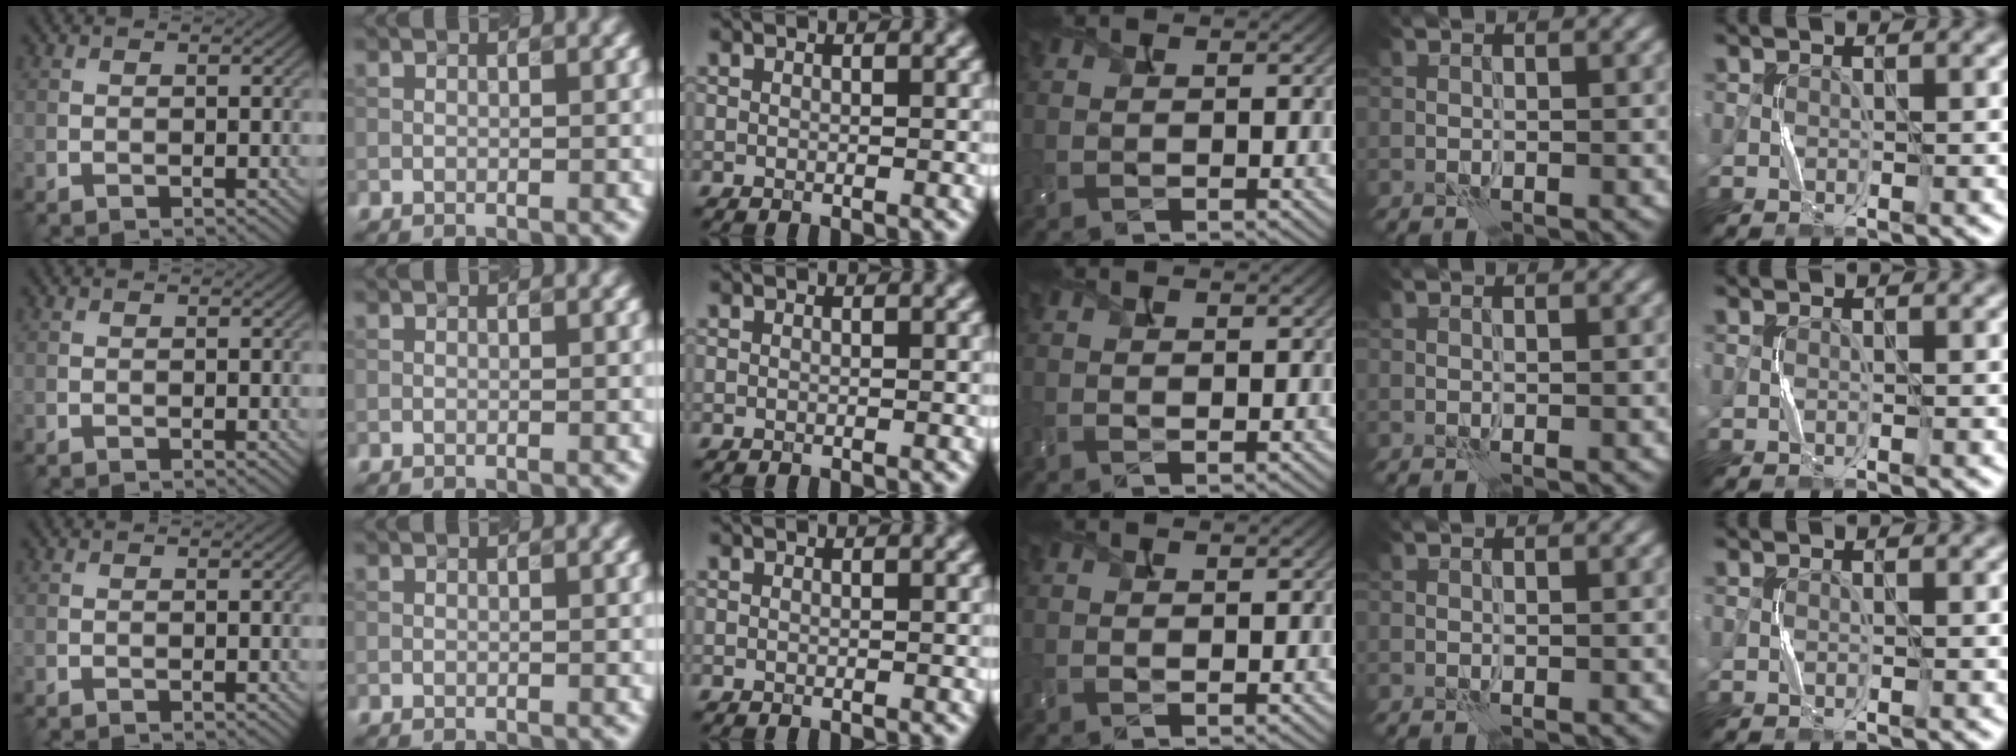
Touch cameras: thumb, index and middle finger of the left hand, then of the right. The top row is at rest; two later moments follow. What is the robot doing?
{"motion": "squeeze", "object": "bubble wrap"}